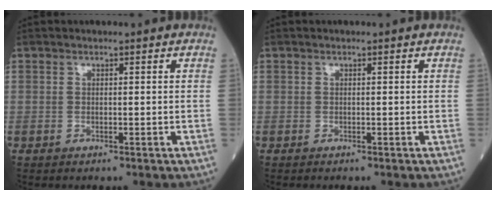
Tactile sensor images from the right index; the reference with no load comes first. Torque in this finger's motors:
{"motor_torque": [-0.11, -0.02, -0.03, -0.01]}